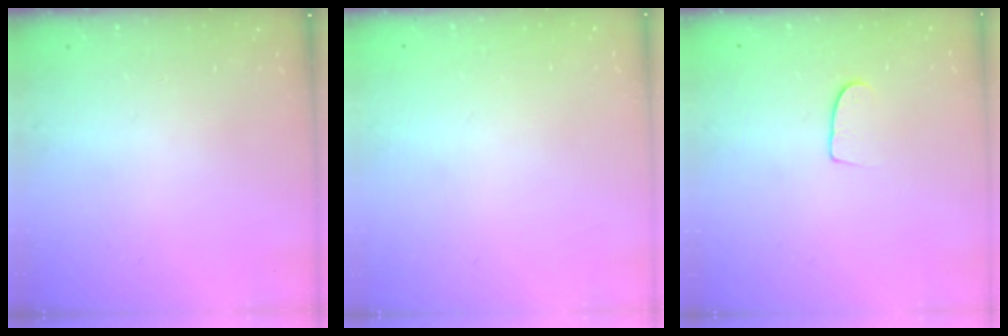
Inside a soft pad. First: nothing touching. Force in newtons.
{"total": 0.0}
{"total": 6.8, "press": 6.8, "slide": 0.6}